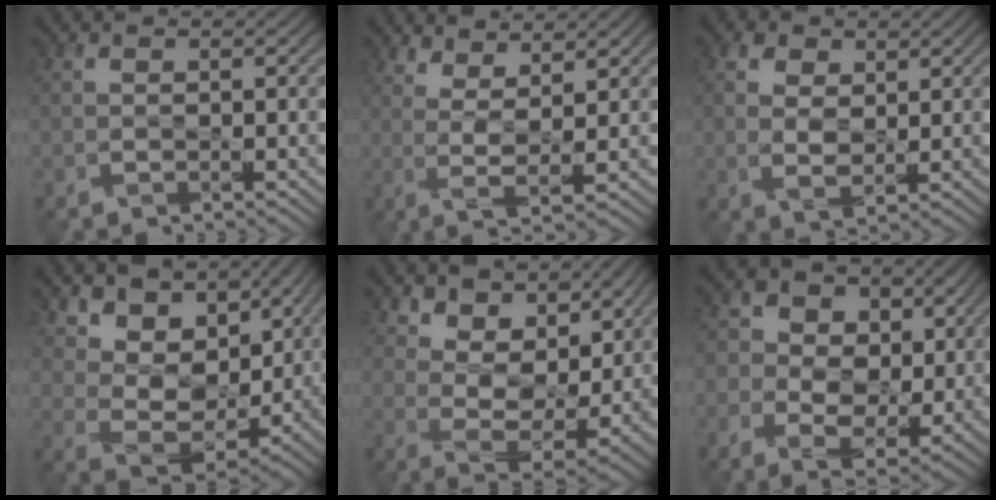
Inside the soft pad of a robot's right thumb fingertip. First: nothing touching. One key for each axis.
{"total": 4.9, "fx": 3.5, "fy": 0.3, "fz": 3.5, "tx": -0.069, "ty": -0.013, "tz": 0.073}
{"total": 3.5, "fx": 1.5, "fy": 2.0, "fz": 2.4, "tx": -0.052, "ty": -0.004, "tz": 0.025}
{"total": 8.5, "fx": 3.8, "fy": 5.8, "fz": 4.9, "tx": -0.100, "ty": -0.011, "tz": 0.058}
{"total": 8.3, "fx": 5.7, "fy": 4.0, "fz": 4.5, "tx": -0.095, "ty": -0.007, "tz": 0.090}
{"total": 7.4, "fx": 0.2, "fy": 6.0, "fz": 4.3, "tx": -0.087, "ty": -0.004, "tz": -0.006}